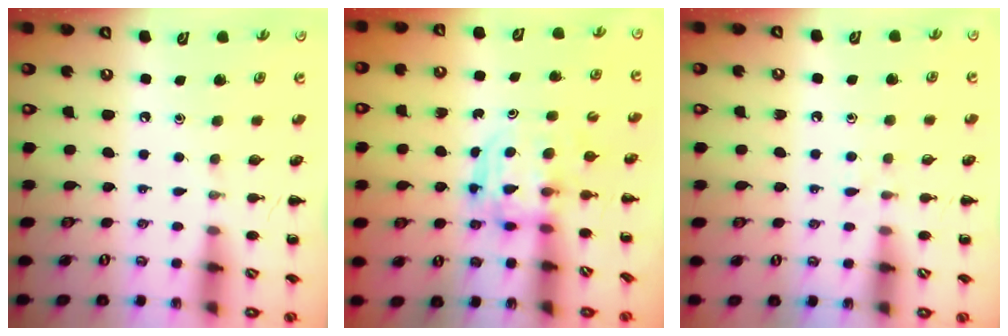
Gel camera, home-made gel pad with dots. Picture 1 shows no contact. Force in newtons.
{"total": 3.6, "press": 3.6, "slide": 0.2}
{"total": 3.0, "press": 2.7, "slide": 1.2}